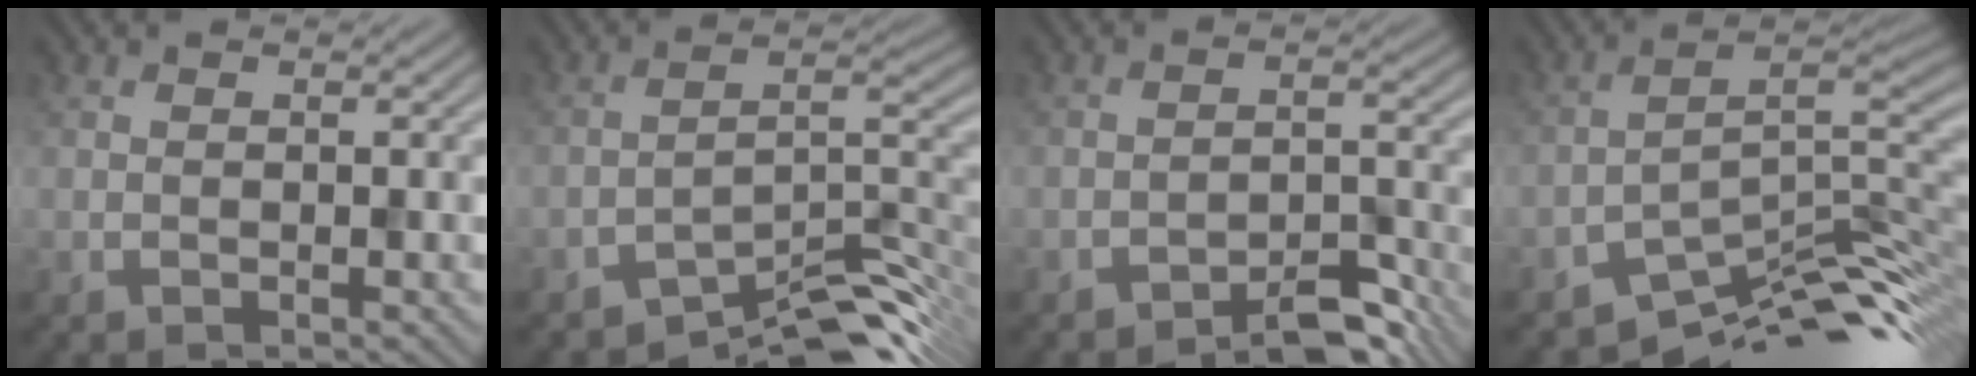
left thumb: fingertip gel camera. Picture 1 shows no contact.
{"total": 9.2, "force": [-7.5, 2.1, 4.8], "torque": [-0.064, 0.008, -0.133]}
{"total": 4.5, "force": [-3.8, 1.0, 2.1], "torque": [-0.025, 0.013, -0.061]}
{"total": 11.2, "force": [-8.3, 3.3, 6.8], "torque": [-0.099, -0.002, -0.143]}